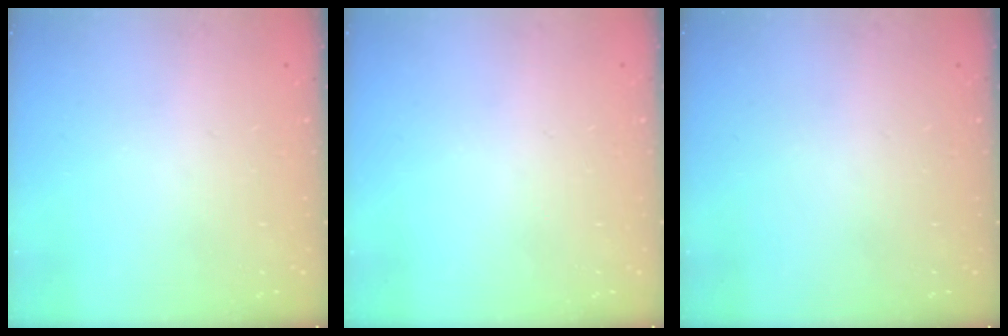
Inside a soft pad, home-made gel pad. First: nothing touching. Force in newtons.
{"total": 0.0}
{"total": 0.0}